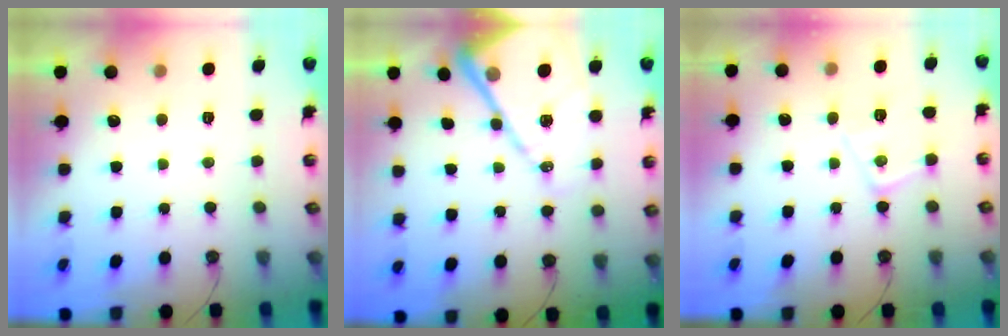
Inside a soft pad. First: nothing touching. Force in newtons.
{"total": 17.9, "press": 17.8, "slide": 1.8}
{"total": 12.0, "press": 11.9, "slide": 0.9}